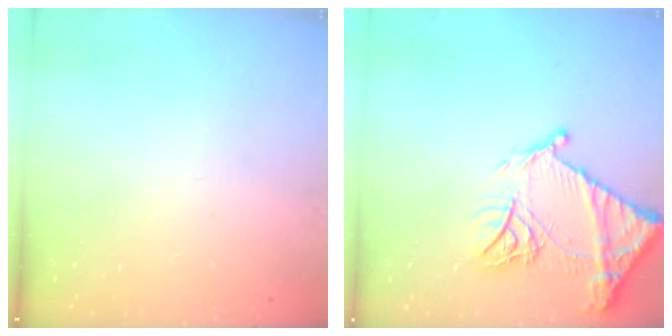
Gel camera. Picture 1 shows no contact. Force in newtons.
{"total": 17.2, "press": 17.1, "slide": 1.7}